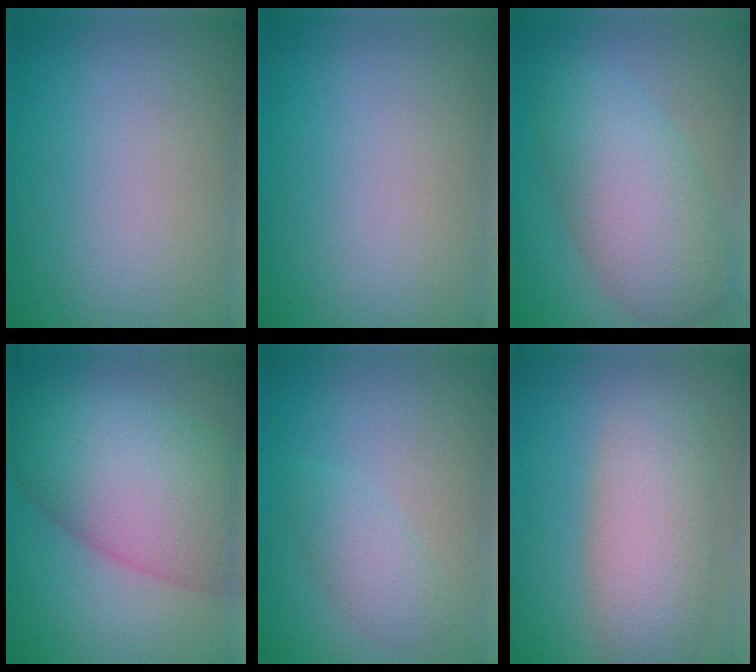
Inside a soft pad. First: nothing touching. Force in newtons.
{"total": 0.0}
{"total": 7.5, "press": 7.5, "slide": 0.1}
{"total": 10.5, "press": 10.5, "slide": 0.4}
{"total": 2.2, "press": 2.2, "slide": 0.1}
{"total": 5.9, "press": 5.9, "slide": 0.6}